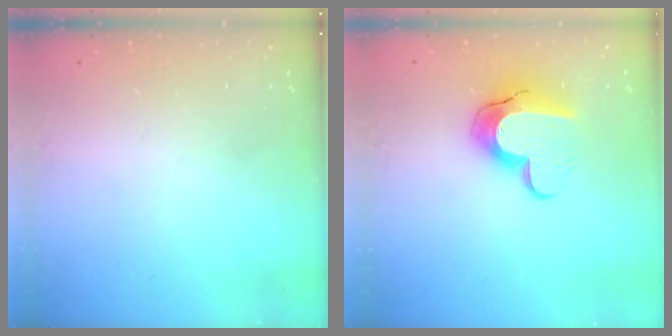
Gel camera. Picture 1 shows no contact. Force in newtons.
{"total": 12.7, "press": 12.7, "slide": 0.9}